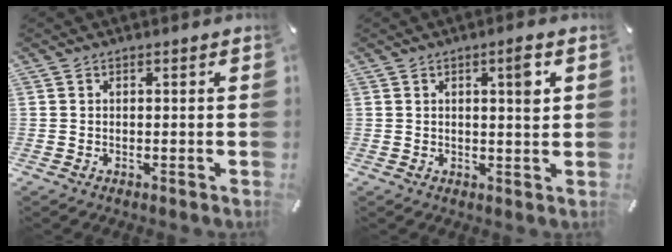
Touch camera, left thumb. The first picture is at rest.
{"total": 4.5, "force": [1.5, 0.8, 4.2], "torque": [-0.059, -0.008, 0.017]}